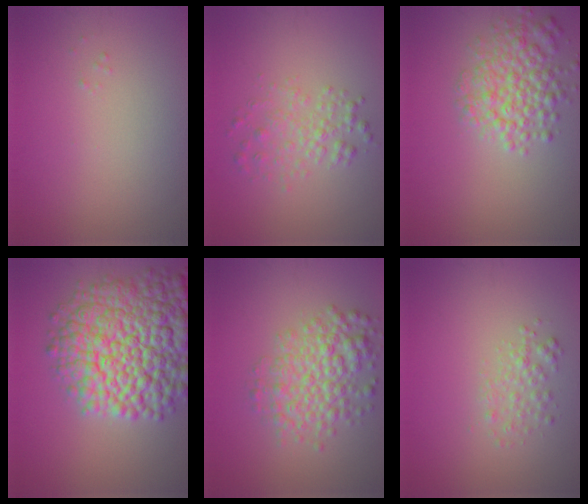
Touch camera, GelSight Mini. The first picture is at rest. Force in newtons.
{"total": 2.5, "press": 2.5, "slide": 0.0}
{"total": 4.6, "press": 4.6, "slide": 0.2}
{"total": 13.7, "press": 13.7, "slide": 0.6}
{"total": 5.1, "press": 5.1, "slide": 0.1}
{"total": 1.7, "press": 1.7, "slide": 0.1}